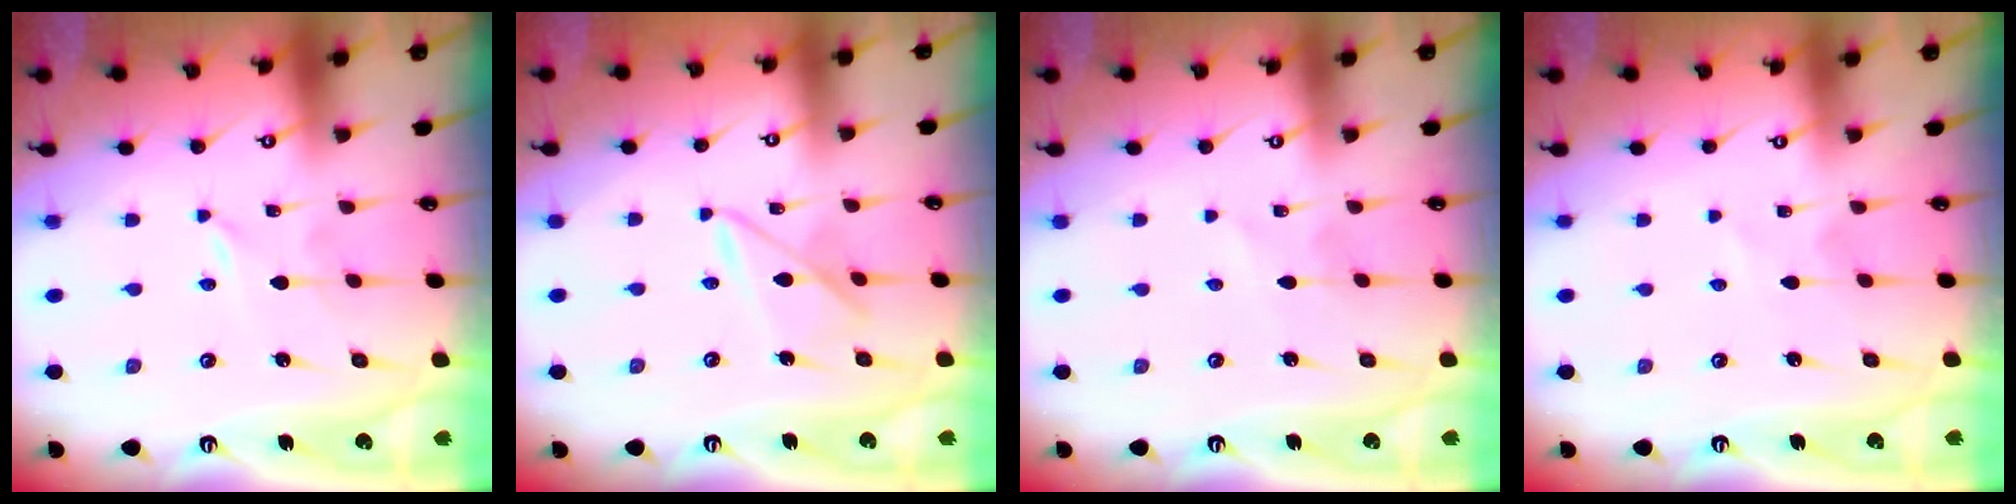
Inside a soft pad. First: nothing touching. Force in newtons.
{"total": 7.9, "press": 7.9, "slide": 0.4}
{"total": 2.4, "press": 2.4, "slide": 0.3}
{"total": 0.5, "press": 0.5, "slide": 0.1}